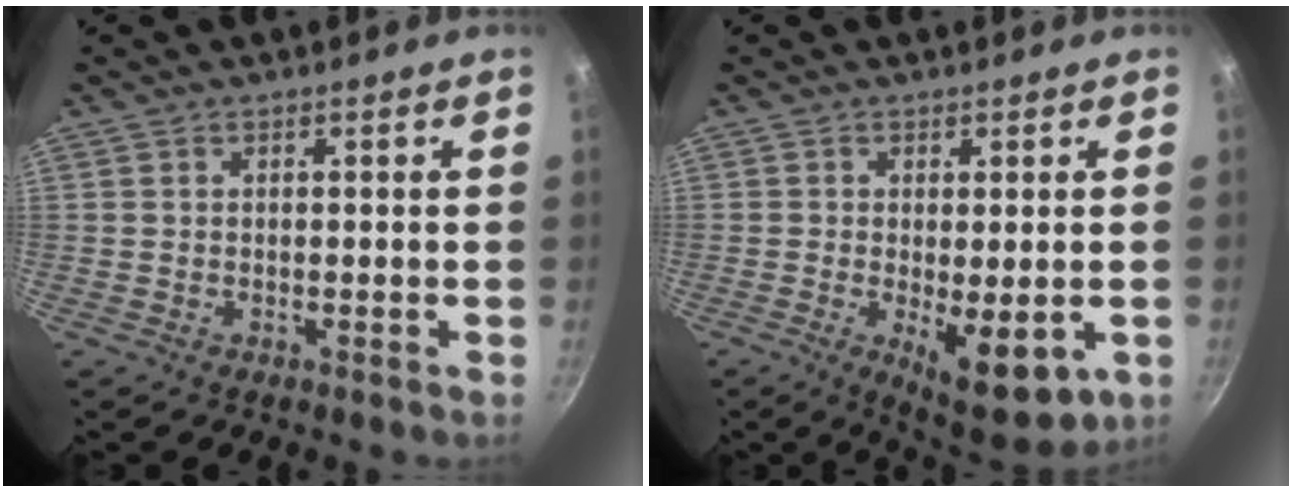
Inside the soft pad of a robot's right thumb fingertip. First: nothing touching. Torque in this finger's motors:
{"motor_torque": [-0.15, 0.34, -0.02, -0.10, 0.04]}